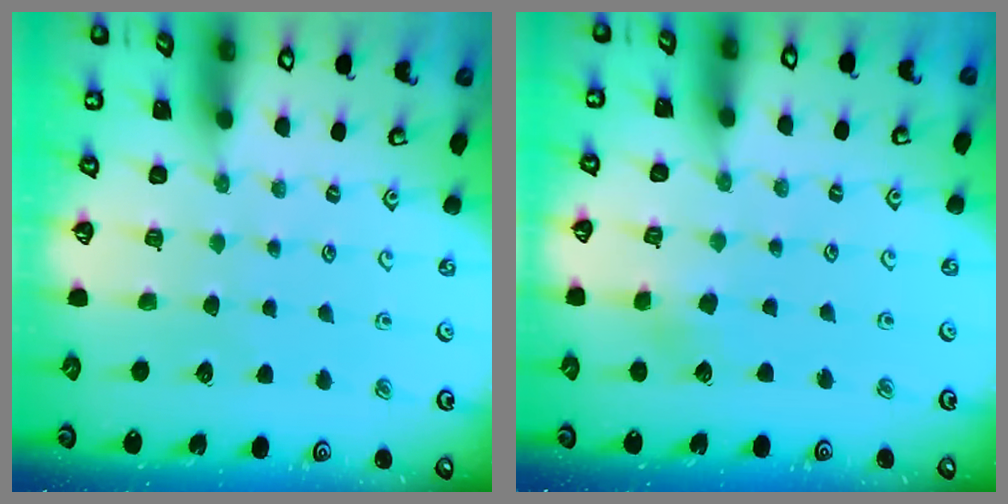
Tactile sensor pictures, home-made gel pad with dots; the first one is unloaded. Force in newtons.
{"total": 2.9, "press": 2.9, "slide": 0.4}